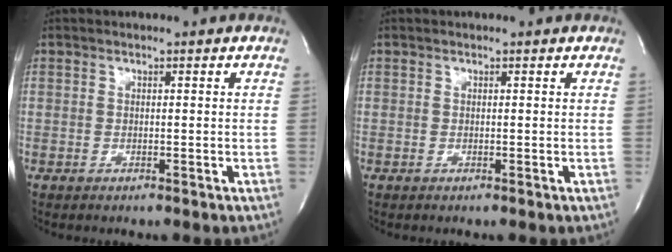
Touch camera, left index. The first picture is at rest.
{"total": 0.0}